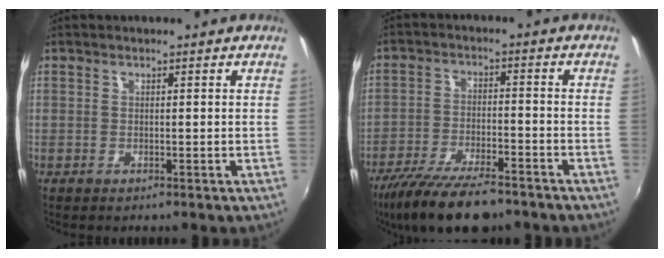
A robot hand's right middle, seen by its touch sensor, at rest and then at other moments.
{"total": 14.4, "force": [-11.4, 3.8, 7.9], "torque": [-0.171, -0.031, -0.196]}